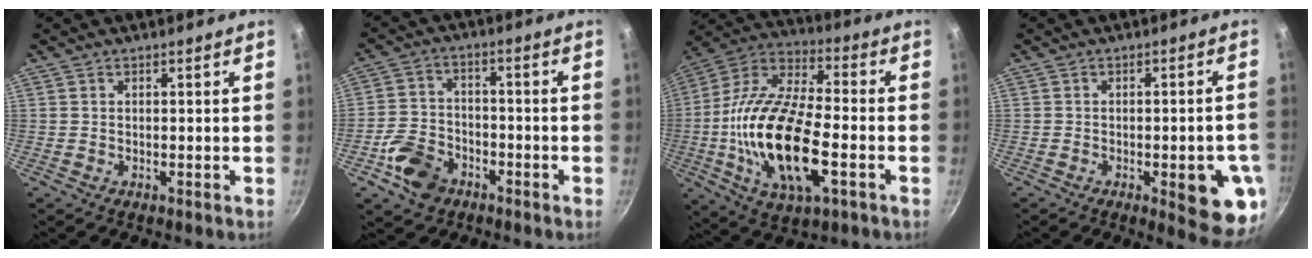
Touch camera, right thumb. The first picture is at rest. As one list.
[{"total": 8.6, "force": [-4.5, 6.0, 4.1], "torque": [-0.068, 0.035, -0.090]}, {"total": 23.3, "force": [-4.8, 10.0, 20.4], "torque": [-0.398, 0.021, -0.101]}, {"total": 11.0, "force": [-3.2, 3.4, 9.9], "torque": [-0.096, 0.009, -0.035]}]